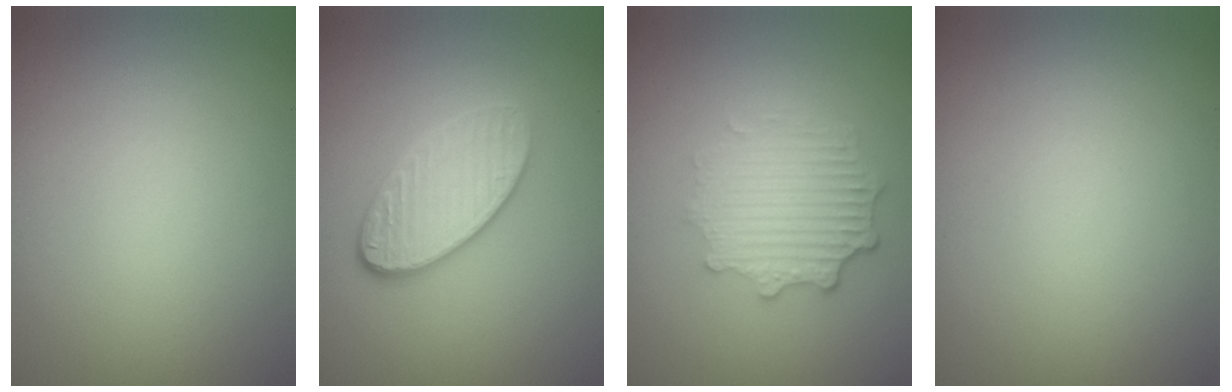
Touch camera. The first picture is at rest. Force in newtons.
{"total": 4.1, "press": 3.4, "slide": 2.4}
{"total": 3.6, "press": 2.9, "slide": 2.2}
{"total": 0.0}